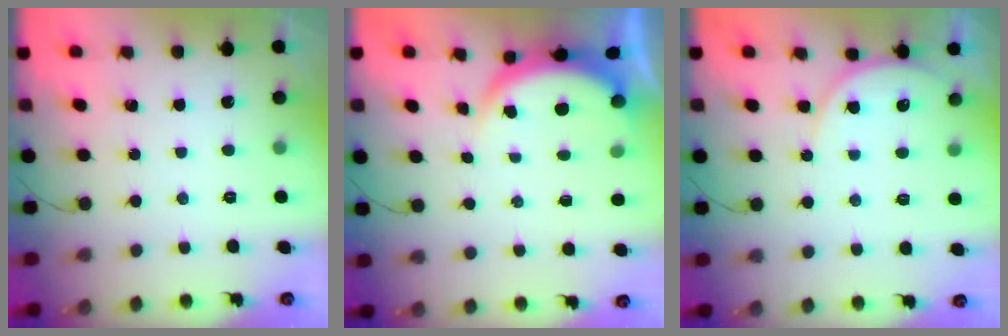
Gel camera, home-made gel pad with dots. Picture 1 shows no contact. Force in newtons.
{"total": 4.7, "press": 4.7, "slide": 0.7}
{"total": 7.0, "press": 7.0, "slide": 0.3}